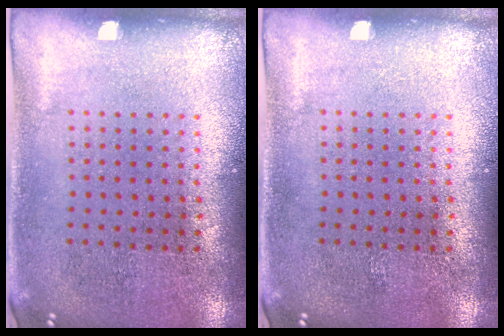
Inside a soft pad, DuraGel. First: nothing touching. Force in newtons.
{"total": 0.0}